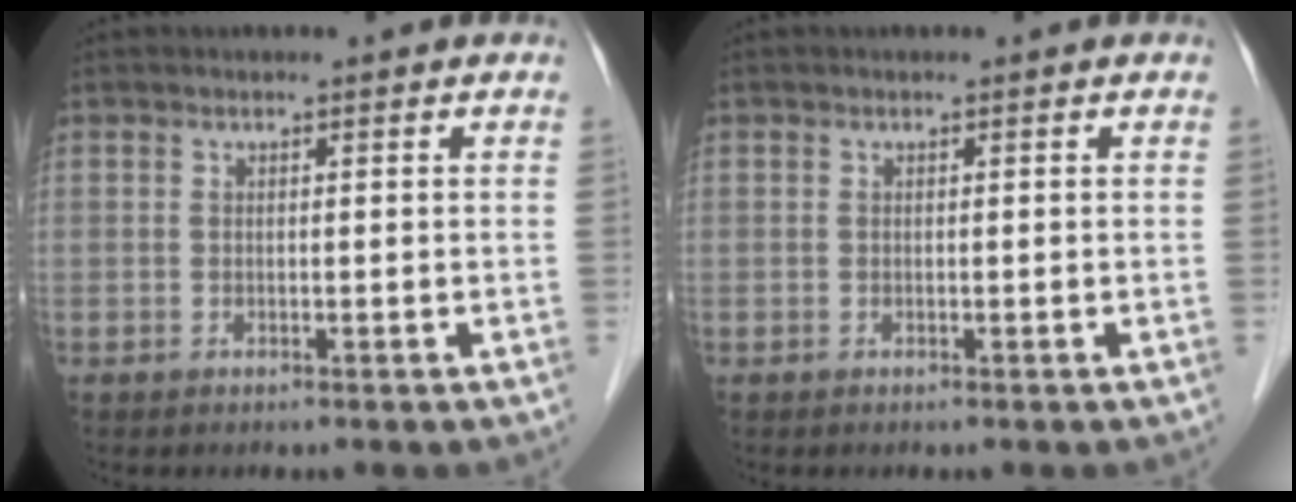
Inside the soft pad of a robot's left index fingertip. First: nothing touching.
{"total": 0.0}